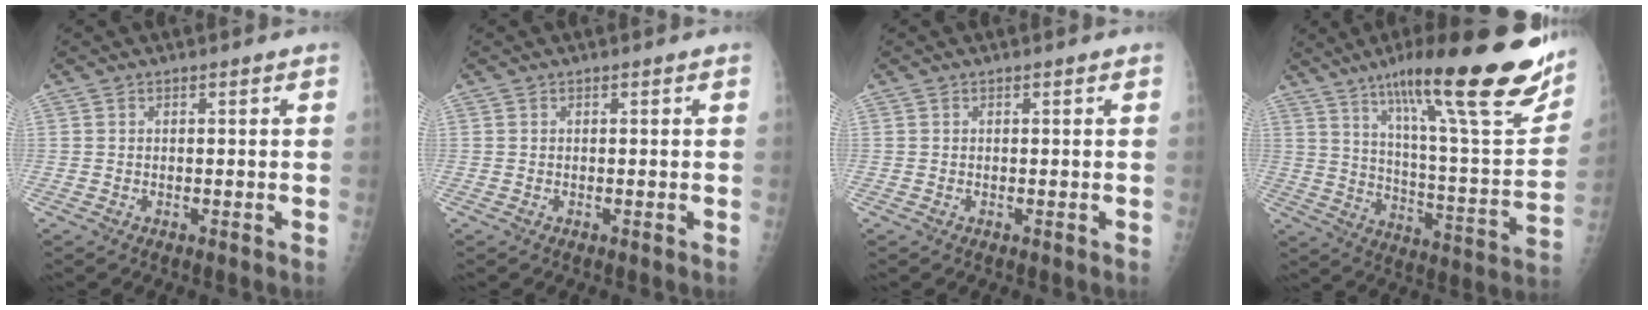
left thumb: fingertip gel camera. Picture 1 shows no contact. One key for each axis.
{"total": 0.0}
{"total": 0.0}
{"total": 30.0, "fx": 19.0, "fy": 5.1, "fz": 22.6, "tx": -0.318, "ty": -0.059, "tz": 0.289}